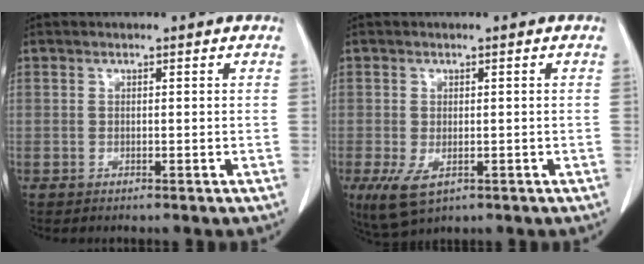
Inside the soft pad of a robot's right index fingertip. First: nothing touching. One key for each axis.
{"total": 5.1, "fx": -2.1, "fy": 2.8, "fz": 3.7, "tx": -0.072, "ty": -0.011, "tz": -0.023}